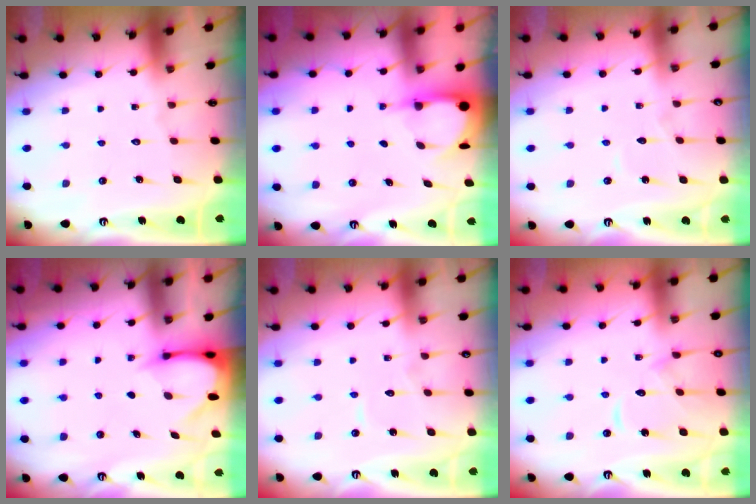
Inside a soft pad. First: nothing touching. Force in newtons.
{"total": 3.9, "press": 3.9, "slide": 0.3}
{"total": 3.7, "press": 3.7, "slide": 0.0}
{"total": 3.4, "press": 3.4, "slide": 0.3}
{"total": 4.3, "press": 4.3, "slide": 0.4}
{"total": 10.3, "press": 10.3, "slide": 0.7}